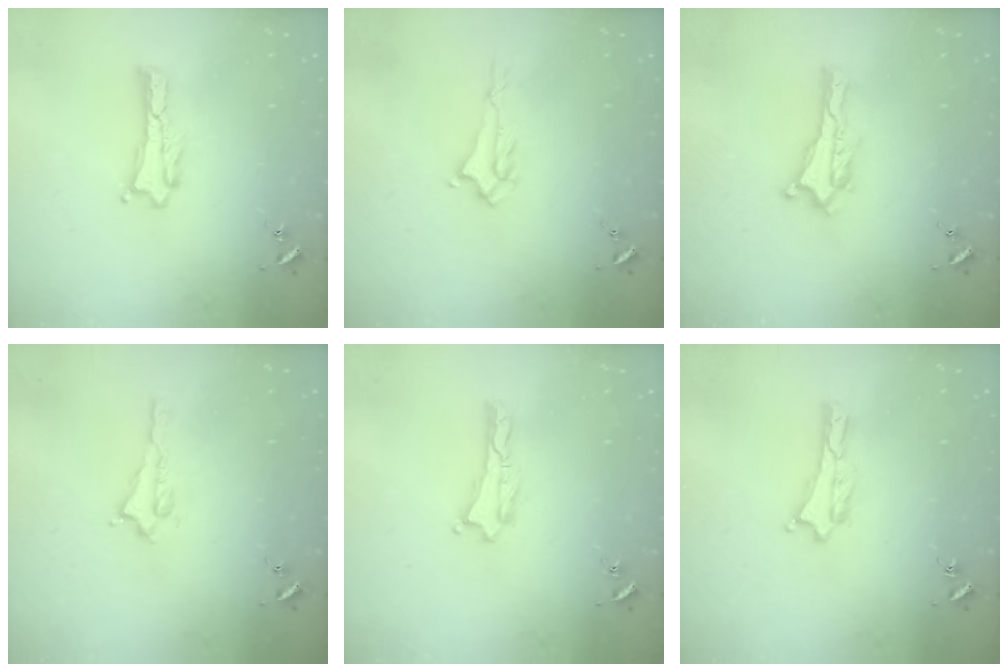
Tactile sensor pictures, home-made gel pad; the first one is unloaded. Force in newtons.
{"total": 1.4, "press": 1.3, "slide": 0.2}
{"total": 0.0}
{"total": 0.6, "press": 0.5, "slide": 0.2}
{"total": 0.0}
{"total": 0.0}